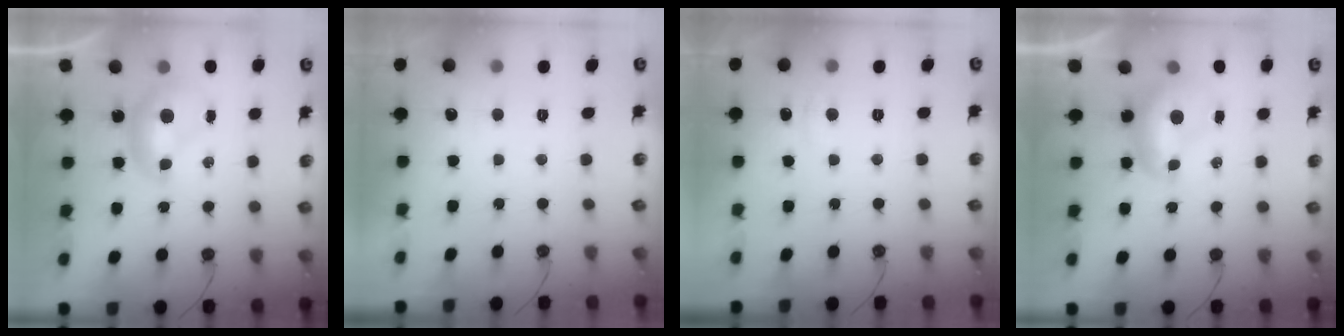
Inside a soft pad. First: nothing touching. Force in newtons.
{"total": 2.8, "press": 2.8, "slide": 0.4}
{"total": 0.9, "press": 0.7, "slide": 0.7}
{"total": 1.2, "press": 1.1, "slide": 0.5}